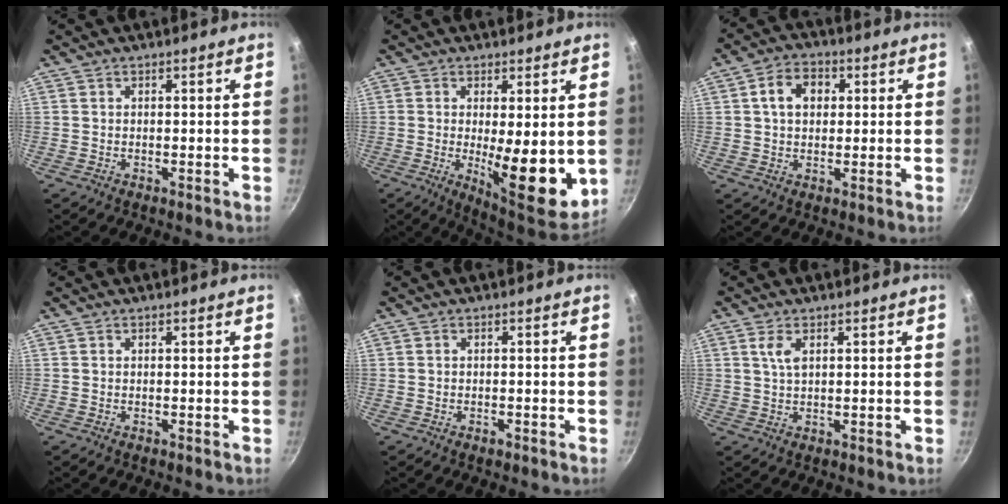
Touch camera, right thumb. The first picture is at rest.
{"total": 13.1, "force": [-0.6, 4.0, 12.5], "torque": [-0.153, -0.025, 0.003]}
{"total": 7.1, "force": [1.5, 5.3, 4.6], "torque": [-0.055, 0.010, 0.017]}
{"total": 0.0}
{"total": 1.0, "force": [-0.6, 0.6, 0.6], "torque": [-0.009, 0.005, -0.009]}
{"total": 2.9, "force": [1.1, 1.2, 2.4], "torque": [-0.047, -0.003, 0.024]}